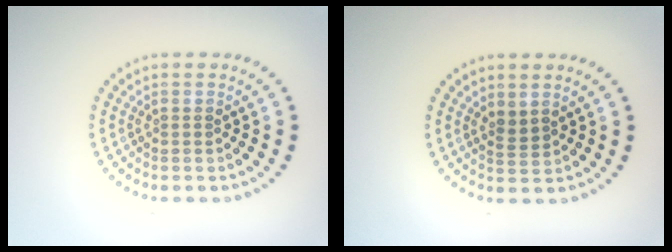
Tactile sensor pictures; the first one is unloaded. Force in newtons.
{"total": 1.3, "press": 1.1, "slide": 0.8}